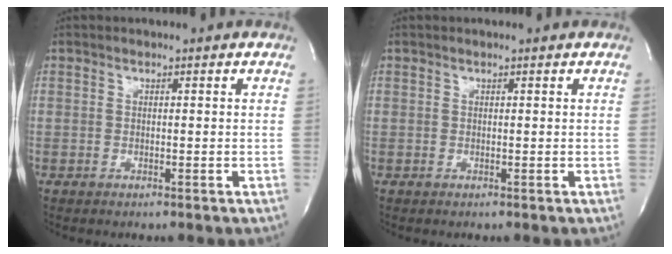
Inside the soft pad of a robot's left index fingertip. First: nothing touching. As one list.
[{"total": 0.0}]